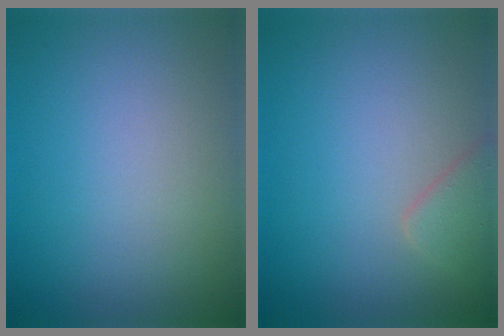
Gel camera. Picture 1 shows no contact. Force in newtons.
{"total": 1.9, "press": 1.9, "slide": 0.2}